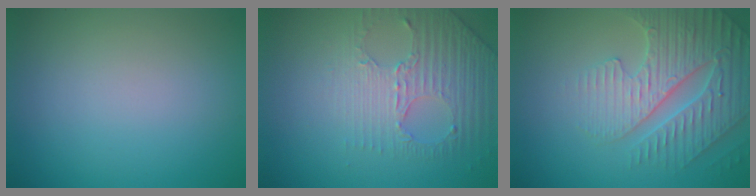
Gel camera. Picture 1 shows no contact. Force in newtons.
{"total": 4.5, "press": 3.1, "slide": 3.2}
{"total": 4.7, "press": 4.6, "slide": 1.1}